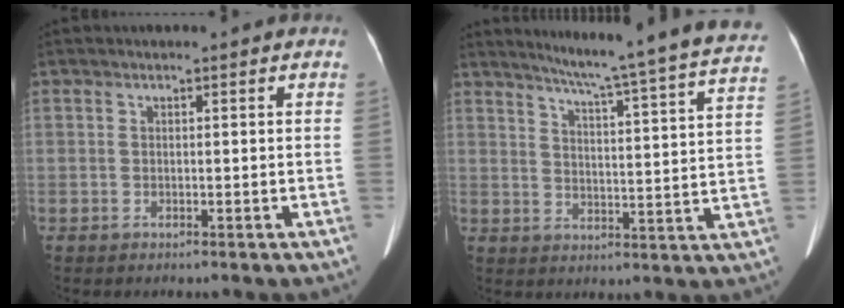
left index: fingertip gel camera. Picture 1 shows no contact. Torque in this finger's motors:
{"motor_torque": [-0.54, -1.60, 0.00, 0.02]}